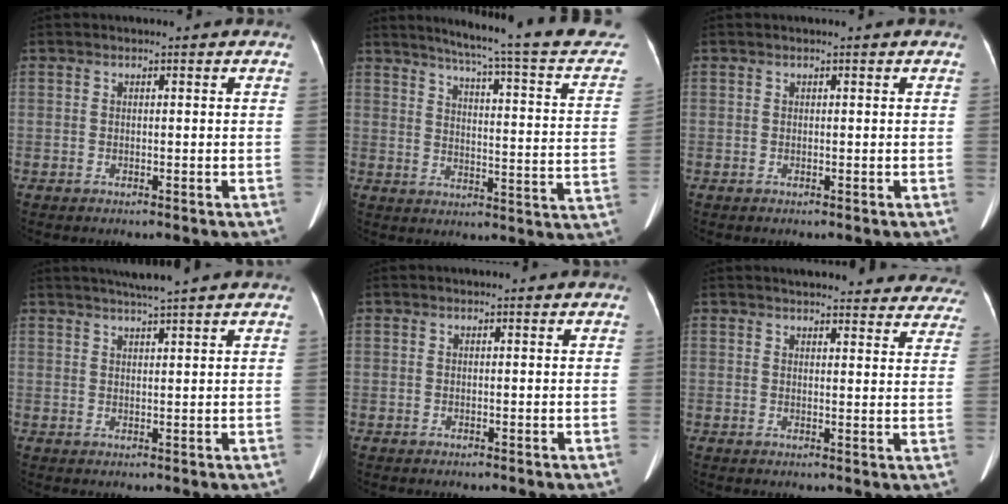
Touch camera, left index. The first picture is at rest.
{"total": 22.5, "force": [19.5, -0.1, 11.1], "torque": [-0.151, -0.059, 0.228]}
{"total": 0.7, "force": [0.6, 0.0, 0.3], "torque": [-0.003, 0.008, 0.010]}
{"total": 4.7, "force": [4.0, -1.1, 2.2], "torque": [-0.035, 0.008, 0.065]}
{"total": 0.0}
{"total": 22.2, "force": [20.5, 5.3, 6.5], "torque": [-0.073, -0.038, 0.222]}